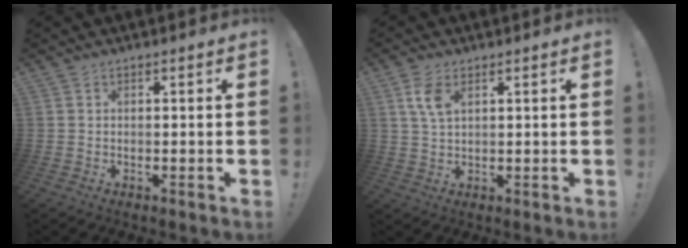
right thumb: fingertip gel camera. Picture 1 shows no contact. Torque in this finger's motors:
{"motor_torque": [0.13, 0.26, 0.75, -0.39, 0.16]}